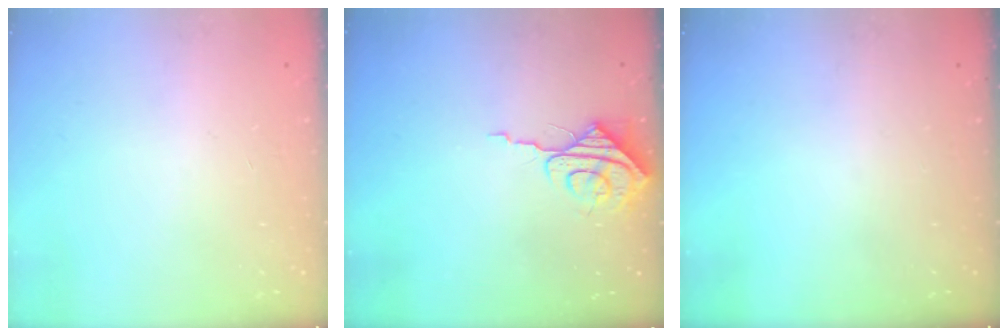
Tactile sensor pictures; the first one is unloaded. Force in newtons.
{"total": 7.6, "press": 7.5, "slide": 0.7}
{"total": 0.0}